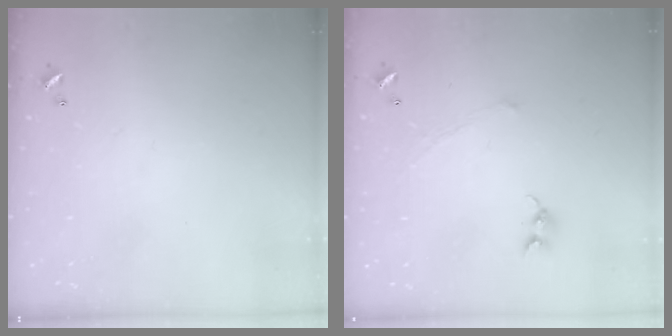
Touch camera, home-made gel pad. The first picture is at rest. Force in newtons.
{"total": 0.8, "press": 0.7, "slide": 0.5}